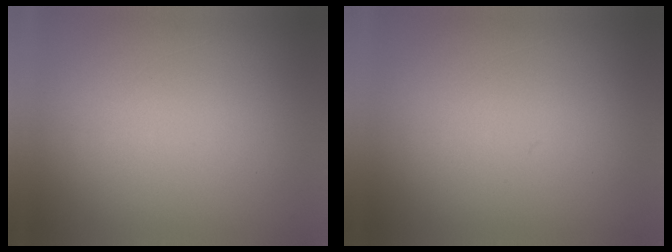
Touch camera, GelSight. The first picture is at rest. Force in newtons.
{"total": 0.0}